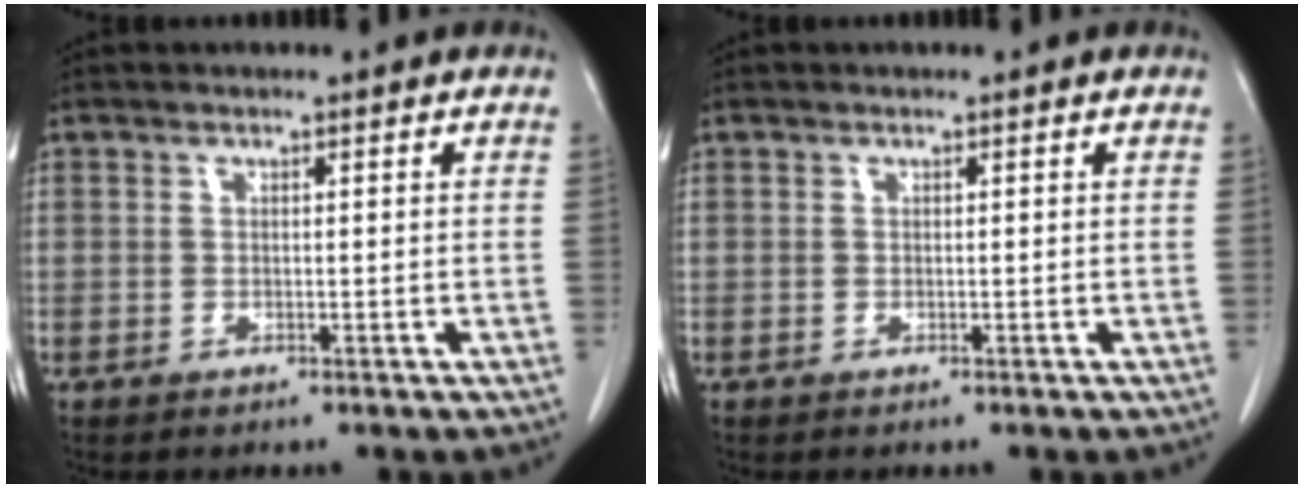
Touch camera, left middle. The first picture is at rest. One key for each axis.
{"total": 0.0}